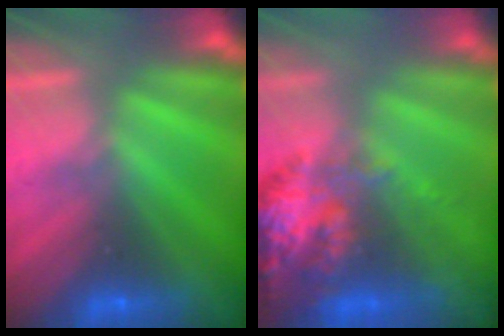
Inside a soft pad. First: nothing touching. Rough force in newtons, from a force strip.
{"total": 5.8}